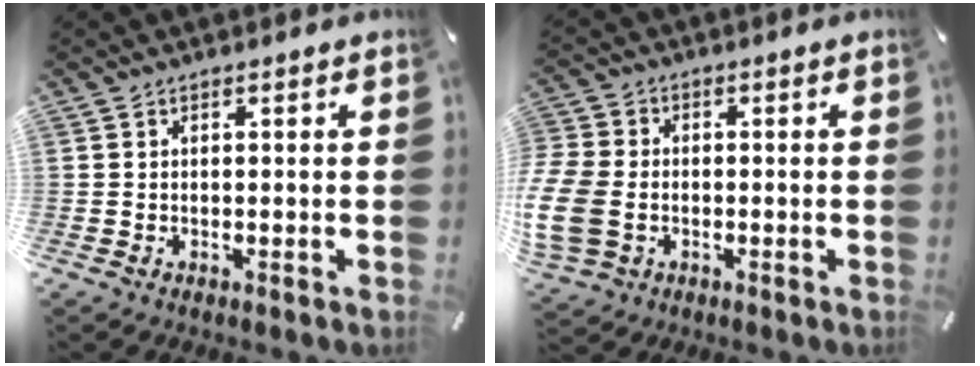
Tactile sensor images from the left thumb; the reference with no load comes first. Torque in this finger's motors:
{"motor_torque": [1.50, 1.81, 1.83, 0.43, 0.26]}